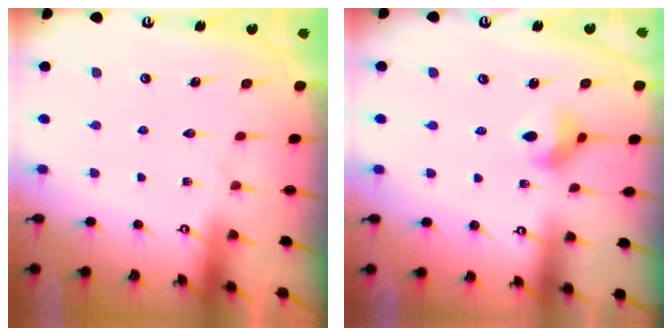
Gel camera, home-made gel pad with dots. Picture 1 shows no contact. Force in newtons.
{"total": 6.8, "press": 6.8, "slide": 0.5}